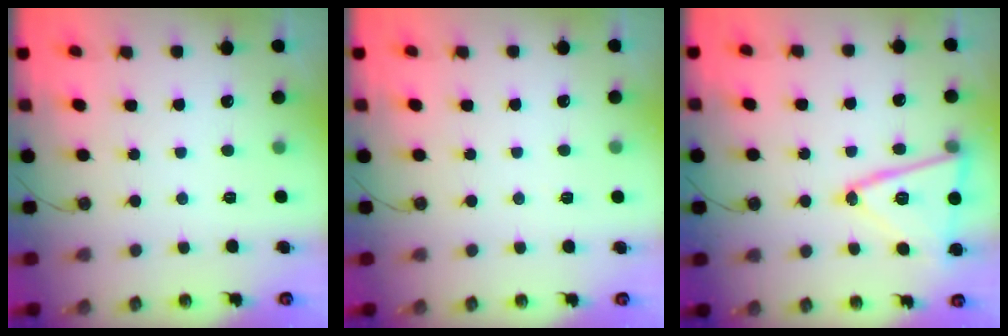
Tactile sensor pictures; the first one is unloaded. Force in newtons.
{"total": 2.5, "press": 1.7, "slide": 1.8}
{"total": 16.1, "press": 15.9, "slide": 2.6}